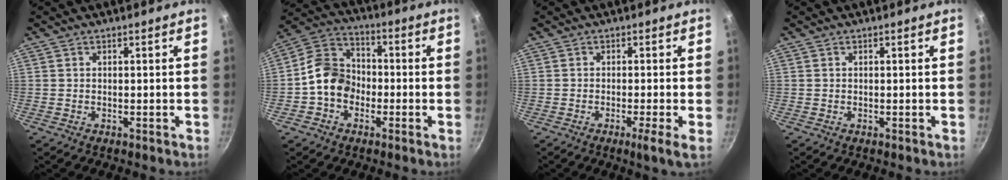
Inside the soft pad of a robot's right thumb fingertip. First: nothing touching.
{"total": 10.4, "force": [-2.3, 8.5, 5.7], "torque": [-0.068, 0.036, -0.060]}
{"total": 3.3, "force": [-1.2, -0.4, 3.0], "torque": [-0.061, -0.002, -0.024]}
{"total": 0.0}